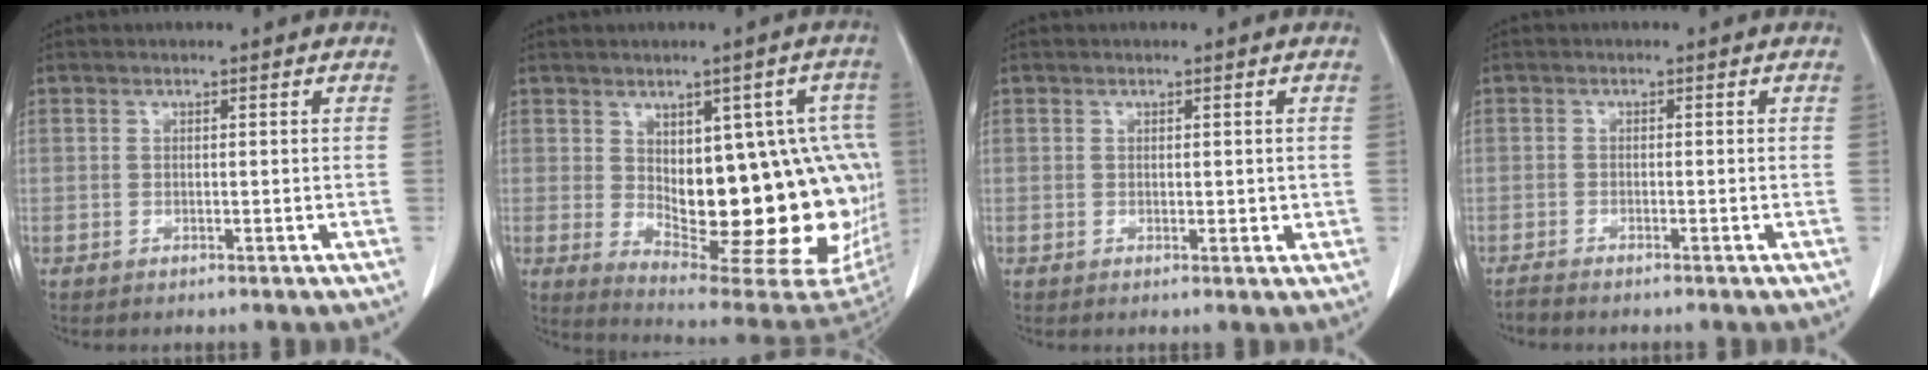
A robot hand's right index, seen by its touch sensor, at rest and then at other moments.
{"total": 21.5, "force": [-0.1, 8.1, 20.0], "torque": [-0.180, 0.015, 0.030]}
{"total": 1.3, "force": [0.4, 0.9, 0.8], "torque": [-0.006, -0.003, 0.008]}
{"total": 0.8, "force": [-0.7, 0.1, 0.3], "torque": [-0.008, -0.002, -0.014]}